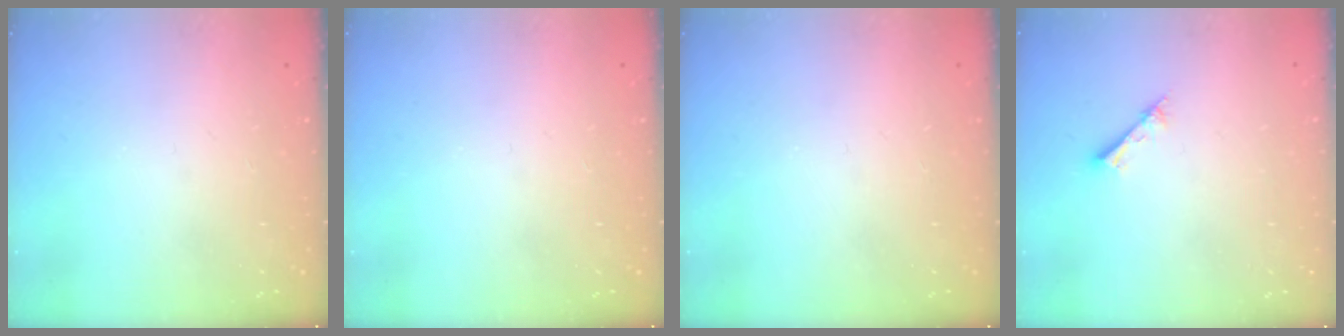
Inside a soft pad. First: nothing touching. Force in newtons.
{"total": 0.0}
{"total": 0.0}
{"total": 1.2, "press": 1.2, "slide": 0.1}